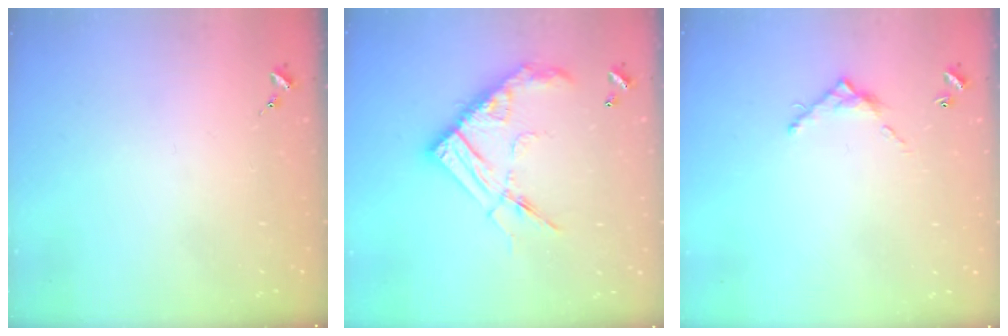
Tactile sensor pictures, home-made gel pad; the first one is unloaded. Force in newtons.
{"total": 19.2, "press": 19.1, "slide": 1.9}
{"total": 6.0, "press": 6.0, "slide": 0.3}